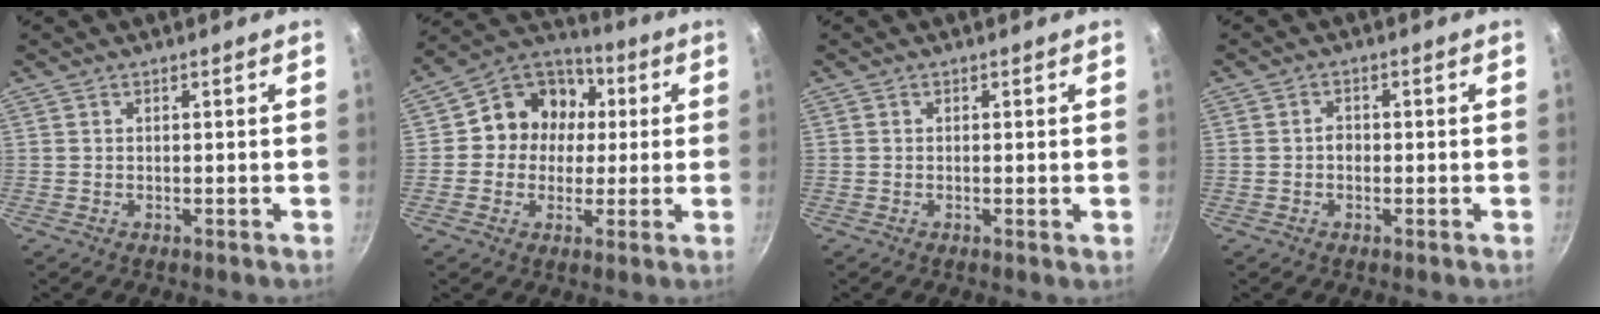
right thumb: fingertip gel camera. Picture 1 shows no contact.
{"total": 12.9, "force": [1.2, 11.6, 5.5], "torque": [-0.045, 0.028, -0.002]}
{"total": 0.7, "force": [-0.1, 0.0, 0.7], "torque": [-0.011, -0.002, -0.003]}
{"total": 1.6, "force": [-0.3, 1.3, 0.9], "torque": [-0.009, 0.011, -0.006]}